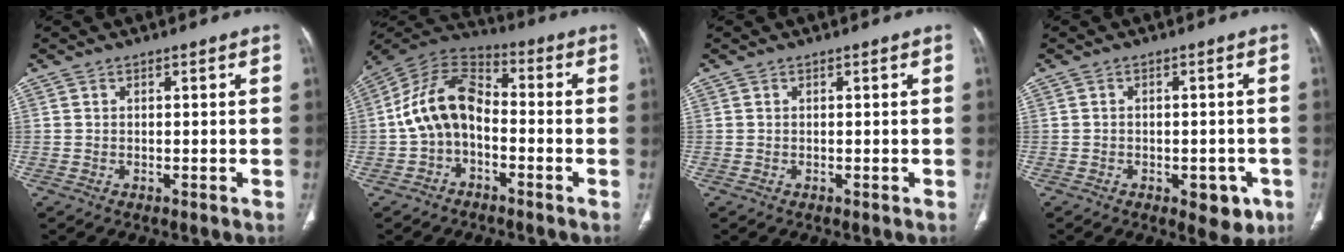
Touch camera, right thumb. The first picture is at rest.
{"total": 12.3, "force": [-1.9, 8.1, 9.0], "torque": [-0.158, 0.044, -0.050]}
{"total": 0.0}
{"total": 5.7, "force": [-2.5, 3.2, 4.1], "torque": [-0.025, 0.009, -0.024]}